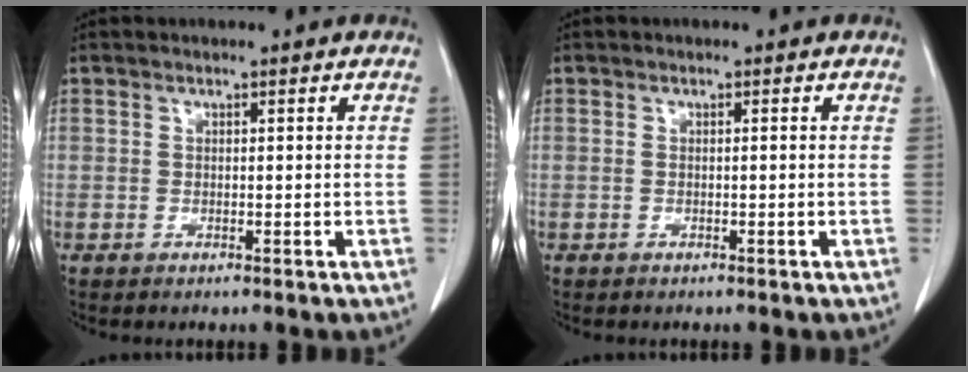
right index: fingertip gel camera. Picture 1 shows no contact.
{"total": 0.0}